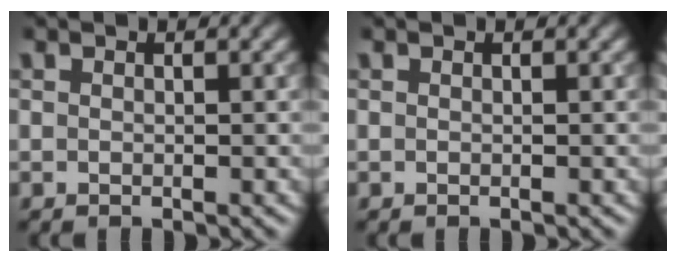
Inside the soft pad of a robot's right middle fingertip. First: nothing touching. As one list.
[{"total": 0.0}]